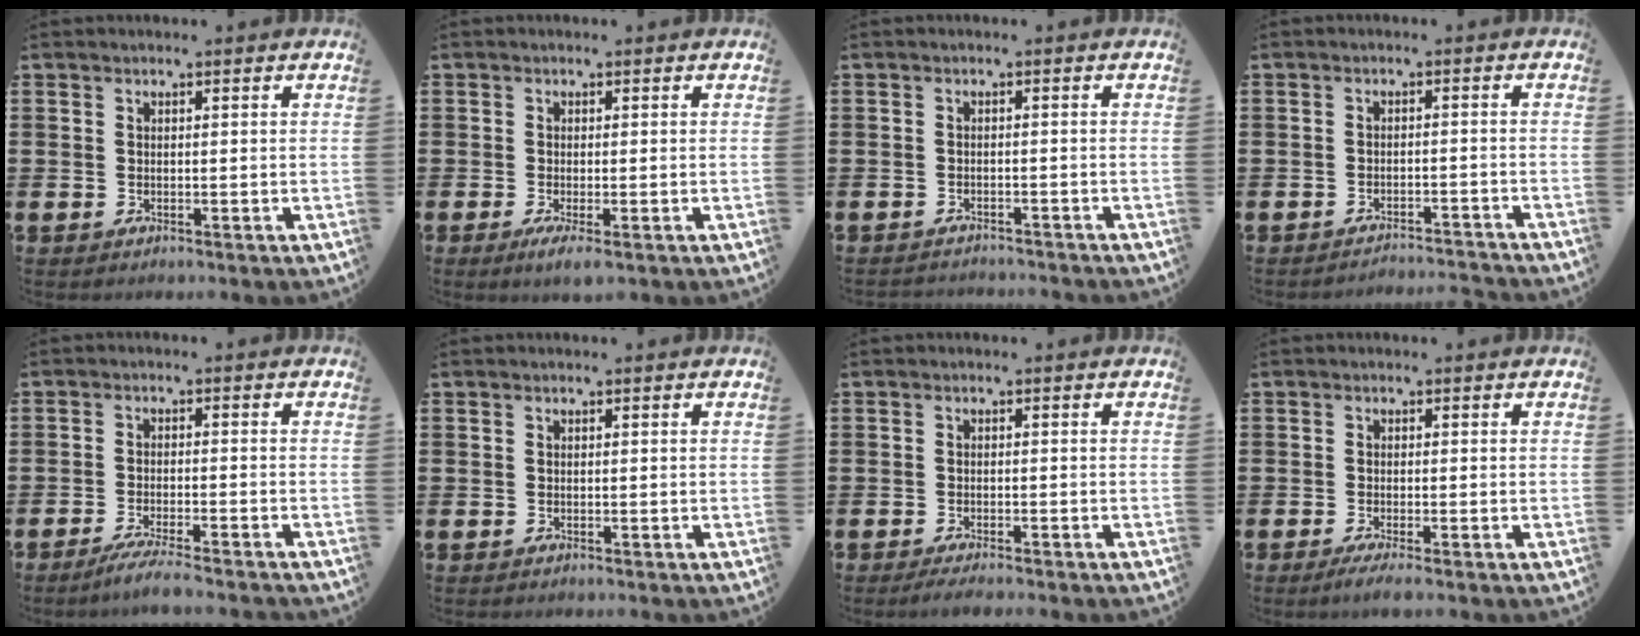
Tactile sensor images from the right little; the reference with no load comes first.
{"total": 1.8, "force": [-0.5, 0.2, 1.7], "torque": [-0.031, -0.003, -0.009]}
{"total": 1.2, "force": [-1.2, -0.1, -0.1], "torque": [-0.001, 0.002, -0.026]}
{"total": 2.1, "force": [-2.1, -0.2, 0.0], "torque": [-0.003, 0.005, -0.045]}
{"total": 3.1, "force": [-2.5, -0.2, 1.7], "torque": [-0.026, -0.001, -0.046]}
{"total": 0.0}
{"total": 1.2, "force": [-1.0, 0.0, 0.7], "torque": [-0.010, -0.001, -0.019]}
{"total": 1.5, "force": [-0.8, 0.1, 1.3], "torque": [-0.013, -0.006, -0.016]}